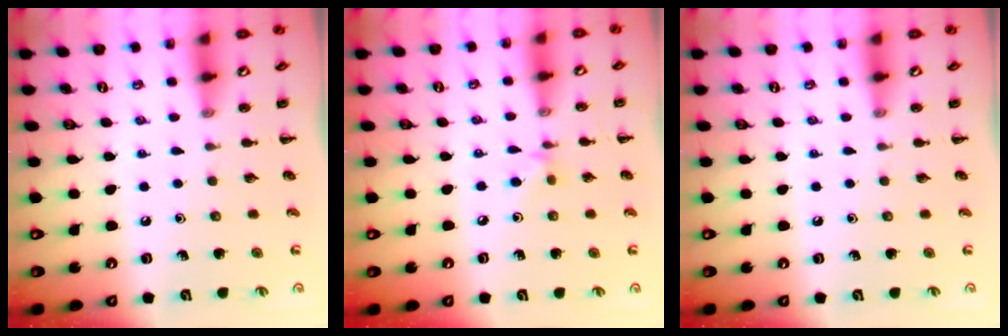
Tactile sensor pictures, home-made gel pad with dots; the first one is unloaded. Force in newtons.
{"total": 4.4, "press": 4.2, "slide": 1.4}
{"total": 0.0}